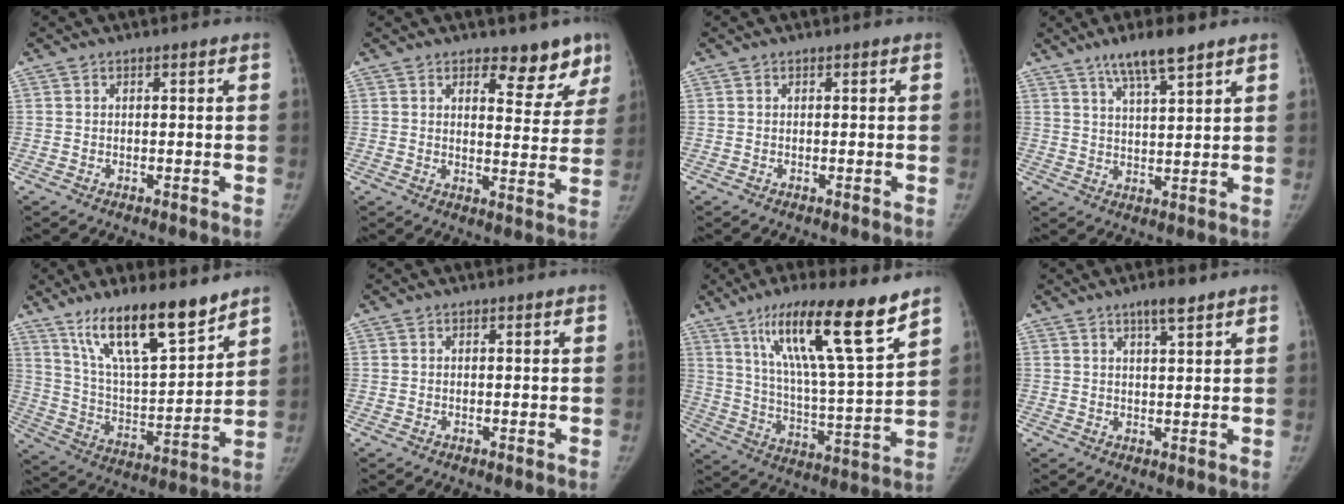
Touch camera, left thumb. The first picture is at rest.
{"total": 7.8, "force": [5.8, 3.5, 3.8], "torque": [-0.004, -0.039, 0.074]}
{"total": 0.0}
{"total": 7.8, "force": [5.6, 1.2, 5.3], "torque": [-0.093, -0.028, 0.102]}
{"total": 18.3, "force": [13.2, 4.7, 11.8], "torque": [-0.171, -0.077, 0.240]}
{"total": 0.0}
{"total": 20.0, "force": [12.7, 2.1, 15.3], "torque": [-0.236, -0.060, 0.217]}
{"total": 3.9, "force": [2.7, 0.6, 2.7], "torque": [-0.044, -0.016, 0.047]}